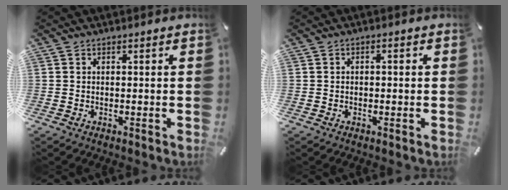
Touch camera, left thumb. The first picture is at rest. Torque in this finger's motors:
{"motor_torque": [-0.18, -0.09, -0.05, 0.03, -0.02]}